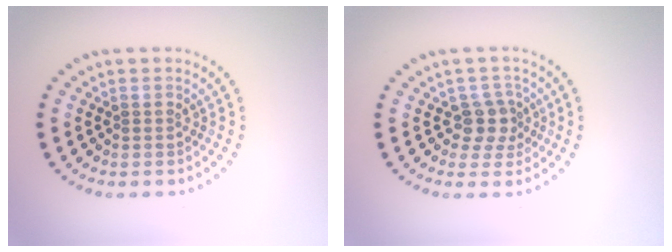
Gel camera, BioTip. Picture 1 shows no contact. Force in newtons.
{"total": 2.2, "press": 1.8, "slide": 1.3}